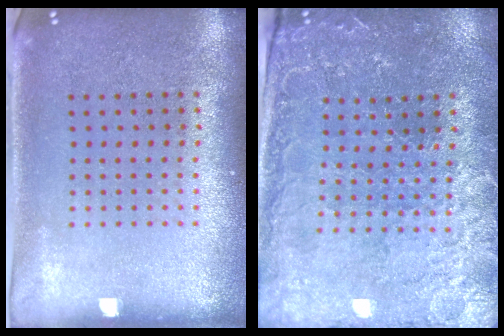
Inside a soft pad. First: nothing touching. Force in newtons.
{"total": 1.2, "press": 1.2, "slide": 0.4}